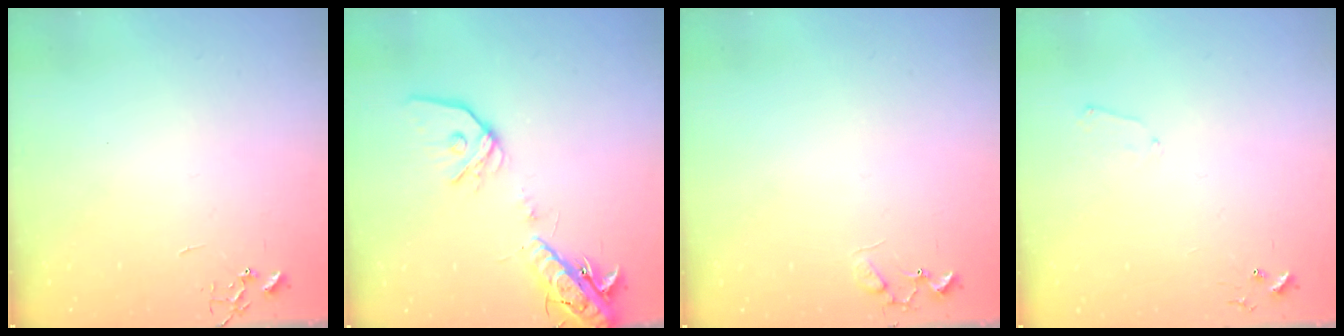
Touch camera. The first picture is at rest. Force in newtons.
{"total": 15.6, "press": 15.3, "slide": 3.2}
{"total": 6.2, "press": 6.2, "slide": 0.4}
{"total": 5.1, "press": 5.0, "slide": 0.6}